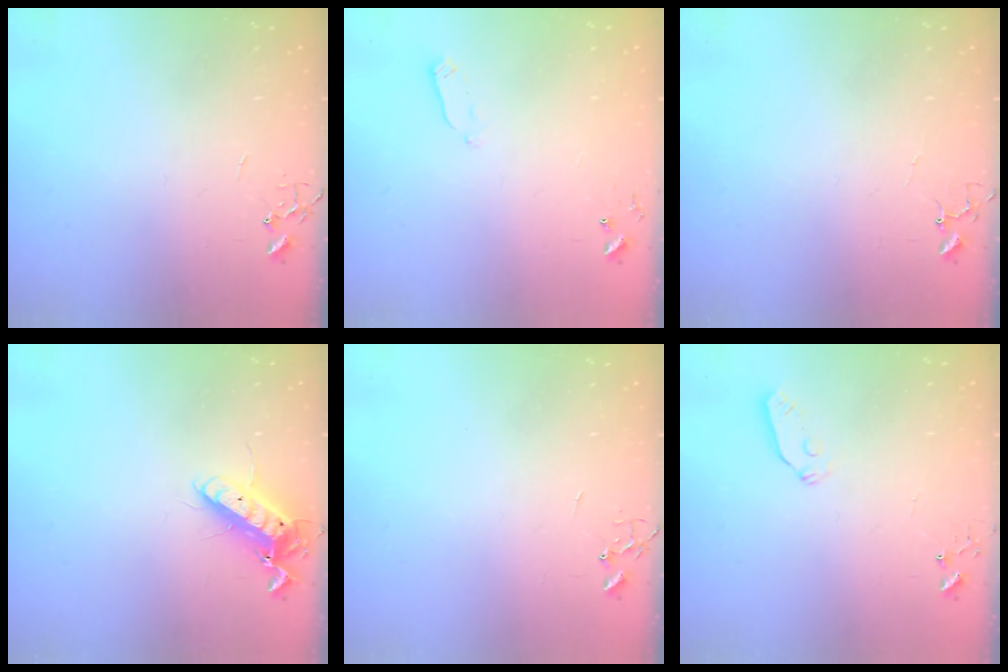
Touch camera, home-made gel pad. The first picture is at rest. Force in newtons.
{"total": 2.7, "press": 2.6, "slide": 0.4}
{"total": 4.0, "press": 4.0, "slide": 0.3}
{"total": 12.2, "press": 12.1, "slide": 1.7}
{"total": 0.0}
{"total": 3.8, "press": 3.8, "slide": 0.6}